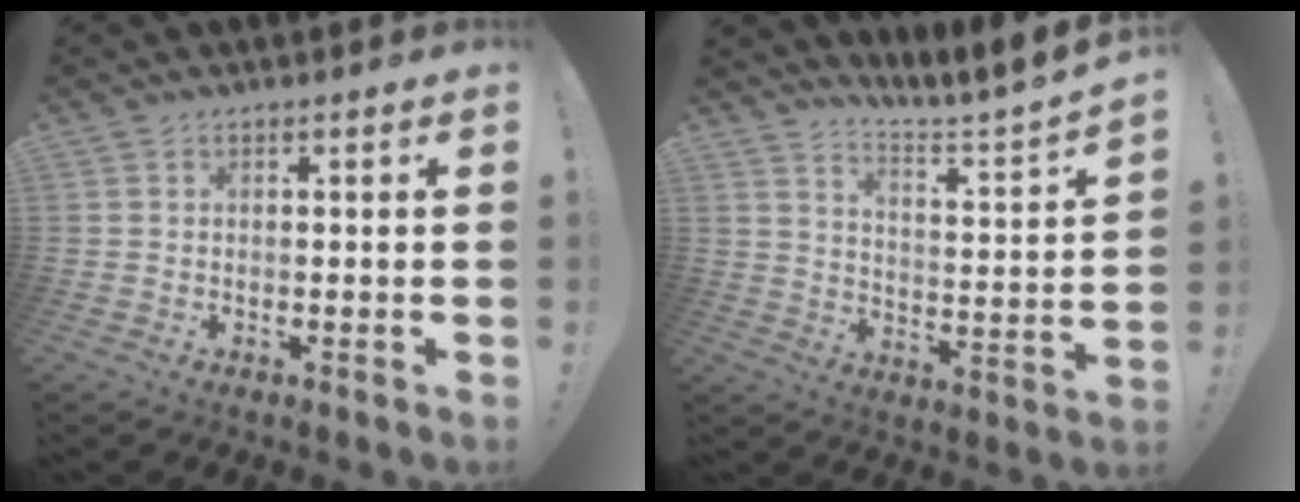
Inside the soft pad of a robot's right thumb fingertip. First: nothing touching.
{"total": 6.1, "force": [4.8, -0.3, 3.8], "torque": [-0.056, -0.064, 0.068]}